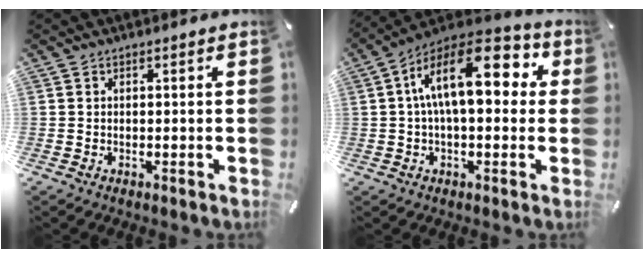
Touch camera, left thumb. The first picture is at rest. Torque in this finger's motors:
{"motor_torque": [0.60, 0.92, 2.45, -0.33, 0.67]}